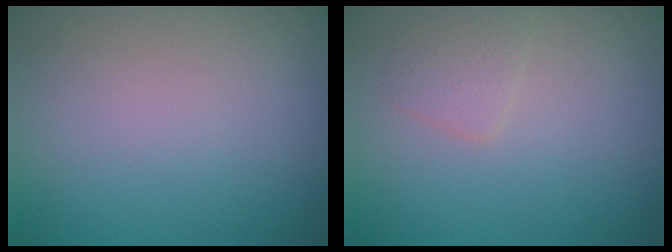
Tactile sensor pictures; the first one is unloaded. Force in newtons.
{"total": 1.4, "press": 1.4, "slide": 0.1}